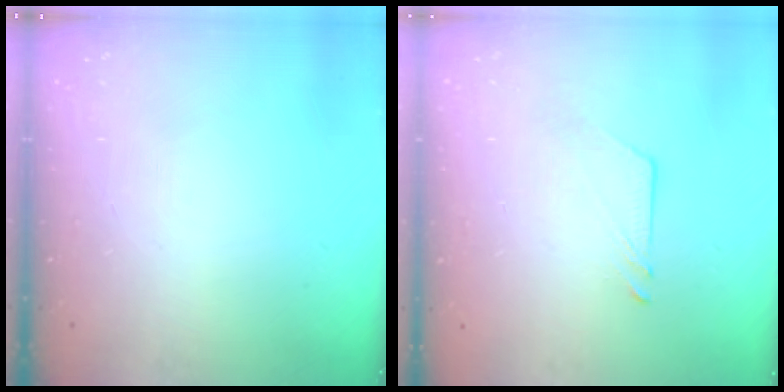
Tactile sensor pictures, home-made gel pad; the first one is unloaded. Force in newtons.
{"total": 3.5, "press": 3.4, "slide": 0.3}